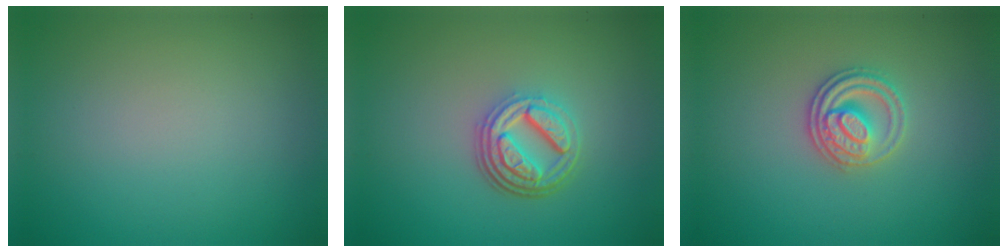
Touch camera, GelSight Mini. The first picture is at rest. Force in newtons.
{"total": 4.5, "press": 3.4, "slide": 3.0}
{"total": 2.8, "press": 2.6, "slide": 1.0}